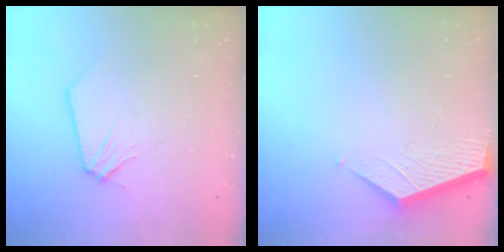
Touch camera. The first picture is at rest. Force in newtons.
{"total": 2.2, "press": 2.2, "slide": 0.2}